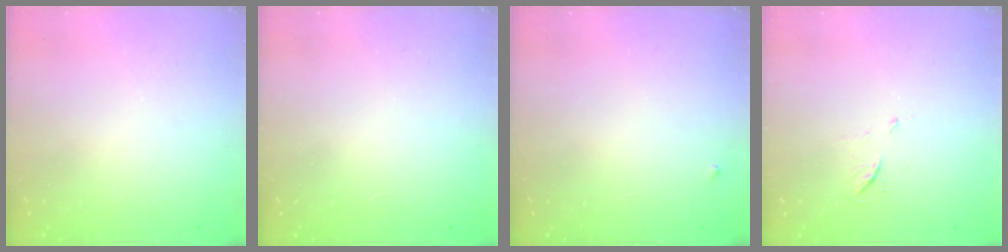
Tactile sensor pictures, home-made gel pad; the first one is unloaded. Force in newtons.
{"total": 1.7, "press": 1.7, "slide": 0.1}
{"total": 2.3, "press": 2.3, "slide": 0.3}
{"total": 4.9, "press": 4.9, "slide": 0.7}